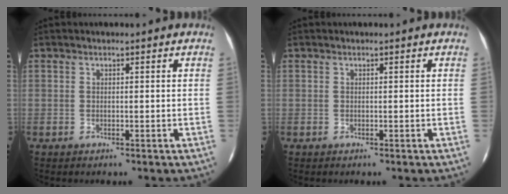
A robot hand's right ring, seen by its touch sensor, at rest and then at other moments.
{"total": 0.0}